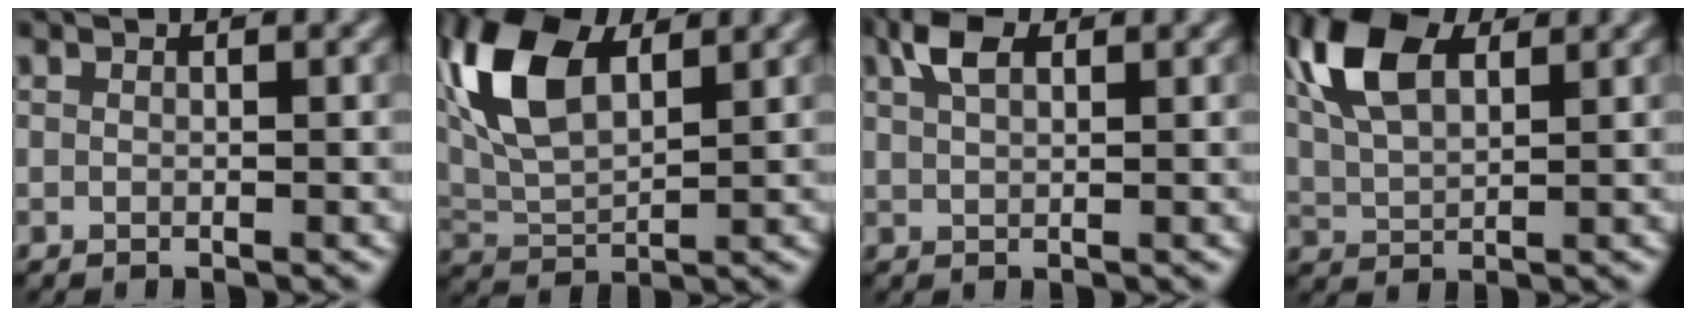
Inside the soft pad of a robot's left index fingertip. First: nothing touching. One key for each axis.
{"total": 10.8, "fx": 4.5, "fy": 5.3, "fz": 8.2, "tx": -0.197, "ty": 0.024, "tz": 0.082}
{"total": 3.1, "fx": 1.6, "fy": 1.6, "fz": 2.1, "tx": -0.047, "ty": 0.010, "tz": 0.030}
{"total": 8.8, "fx": 3.8, "fy": 4.5, "fz": 6.6, "tx": -0.159, "ty": 0.026, "tz": 0.067}